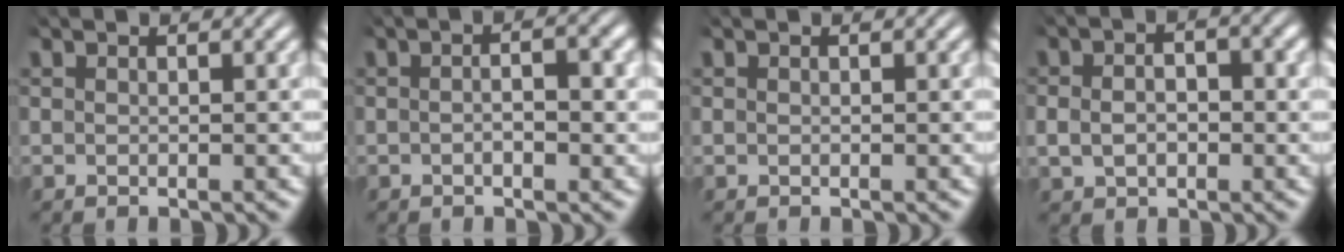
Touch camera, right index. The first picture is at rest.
{"total": 2.5, "force": [-0.3, 0.7, 2.4], "torque": [-0.030, 0.007, -0.012]}
{"total": 0.0}
{"total": 3.3, "force": [-0.5, 2.2, 2.4], "torque": [-0.041, -0.002, -0.003]}